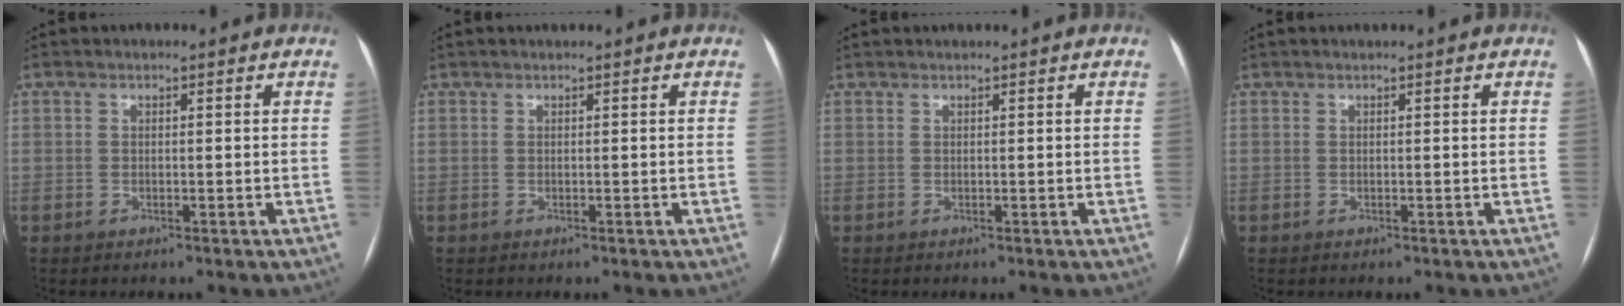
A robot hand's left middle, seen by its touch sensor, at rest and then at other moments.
{"total": 0.0}
{"total": 0.0}
{"total": 0.0}